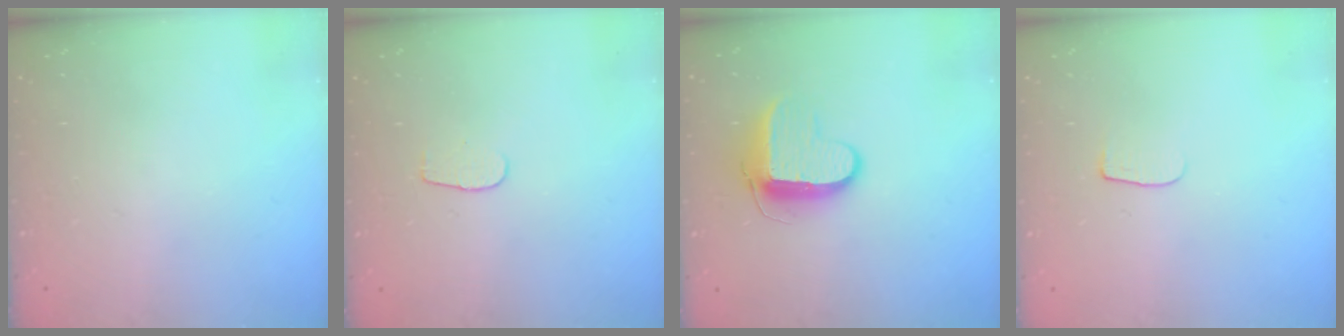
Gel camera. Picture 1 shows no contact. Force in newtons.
{"total": 3.6, "press": 3.6, "slide": 0.4}
{"total": 9.9, "press": 9.8, "slide": 0.5}
{"total": 4.5, "press": 4.4, "slide": 0.6}